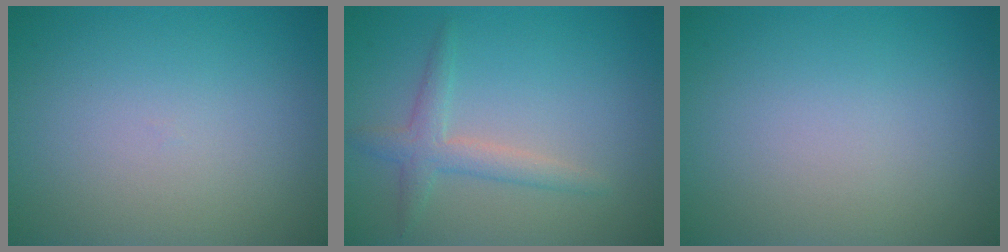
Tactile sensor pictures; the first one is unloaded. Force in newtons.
{"total": 2.4, "press": 2.4, "slide": 0.1}
{"total": 0.0}